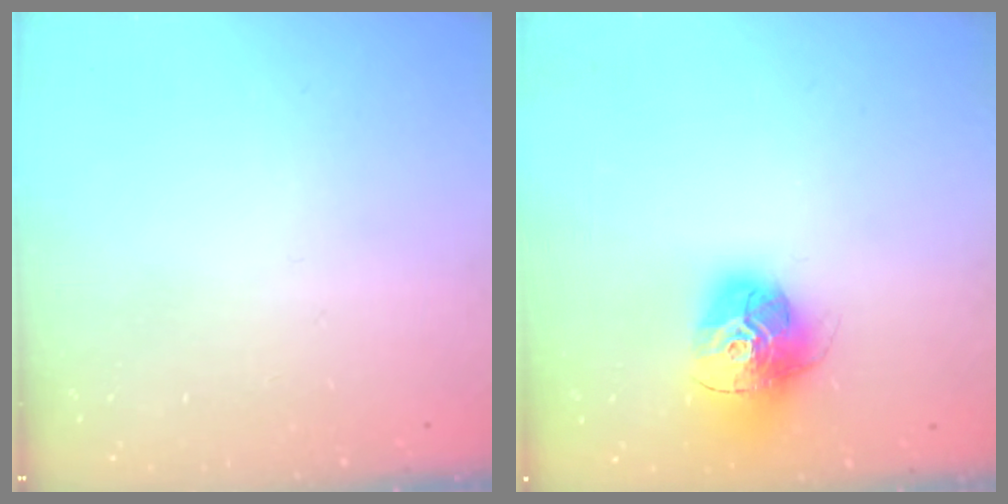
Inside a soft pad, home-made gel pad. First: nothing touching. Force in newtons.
{"total": 16.0, "press": 16.0, "slide": 1.5}